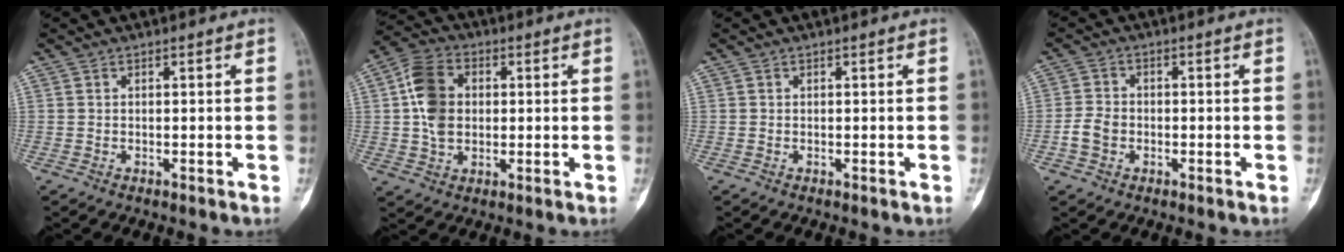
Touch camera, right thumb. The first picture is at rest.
{"total": 9.7, "force": [1.0, 7.1, 6.5], "torque": [-0.108, 0.013, 0.014]}
{"total": 0.0}
{"total": 4.1, "force": [-1.3, 3.2, 2.3], "torque": [-0.043, 0.012, -0.026]}